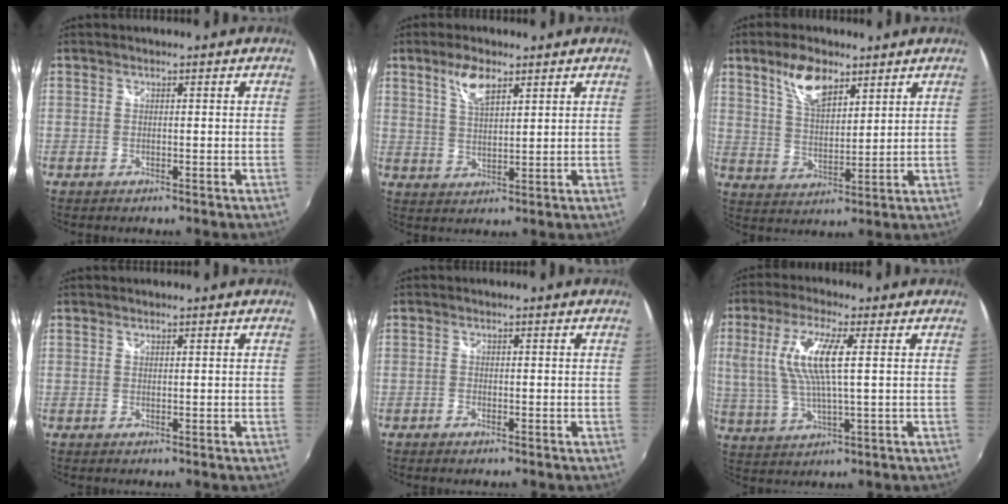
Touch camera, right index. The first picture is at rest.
{"total": 5.8, "force": [3.5, 2.1, 4.1], "torque": [-0.074, 0.007, 0.068]}
{"total": 8.8, "force": [5.5, 3.9, 5.6], "torque": [-0.100, 0.013, 0.107]}
{"total": 0.0}
{"total": 1.1, "force": [-0.8, 0.5, 0.4], "torque": [-0.011, -0.003, -0.017]}
{"total": 10.9, "force": [2.3, 2.2, 10.4], "torque": [-0.208, 0.003, 0.051]}